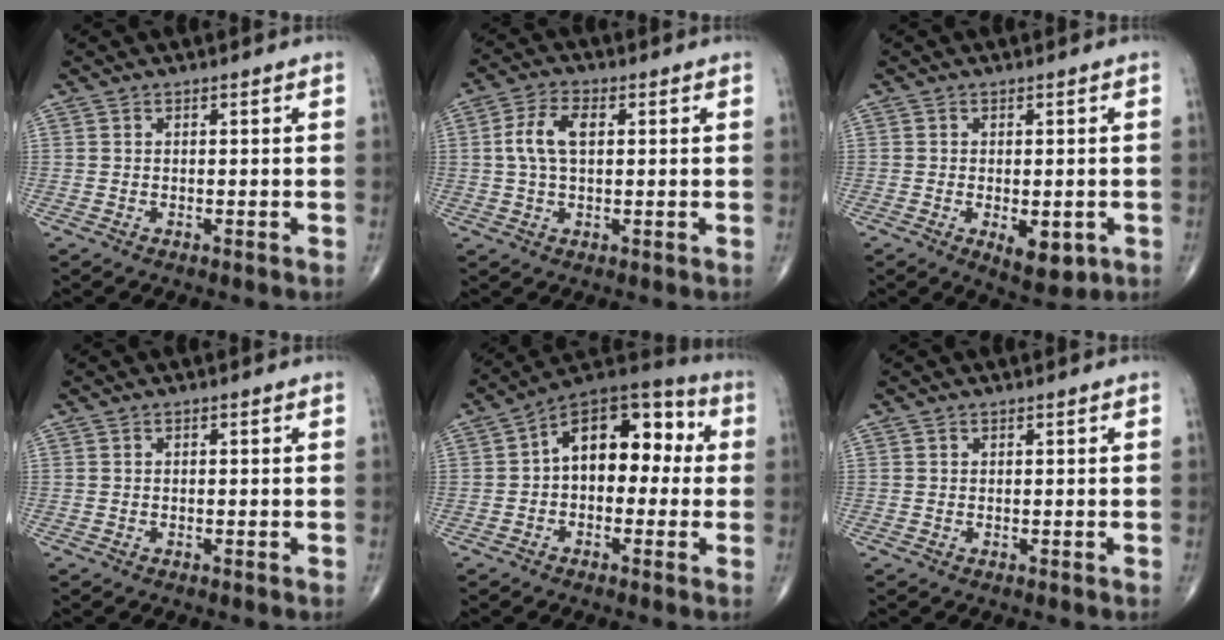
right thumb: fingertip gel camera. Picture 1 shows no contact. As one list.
[{"total": 6.7, "force": [1.1, 3.6, 5.6], "torque": [-0.121, 0.014, 0.019]}, {"total": 6.0, "force": [-1.7, 2.8, 5.0], "torque": [-0.062, -0.008, -0.016]}, {"total": 0.0}, {"total": 14.7, "force": [1.1, 9.2, 11.4], "torque": [-0.125, 0.048, -0.002]}, {"total": 0.0}]